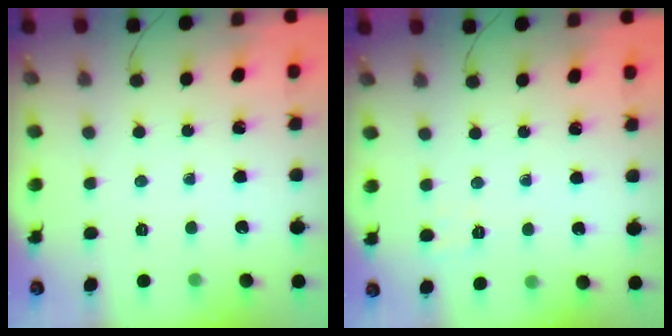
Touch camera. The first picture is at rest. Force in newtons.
{"total": 2.1, "press": 1.4, "slide": 1.6}